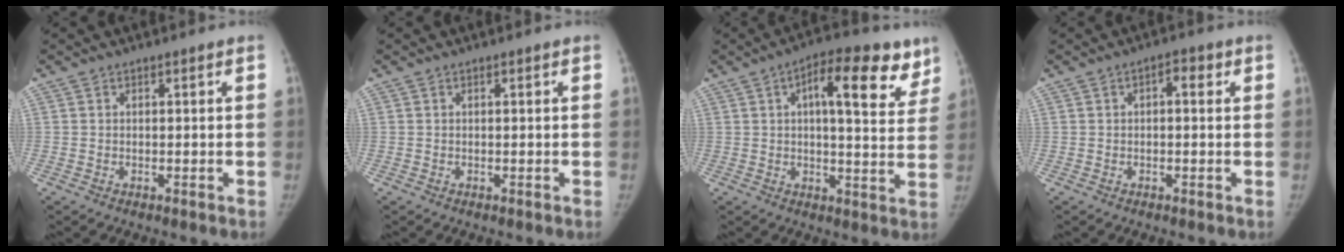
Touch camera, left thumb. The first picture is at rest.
{"total": 0.0}
{"total": 15.0, "force": [7.0, 5.9, 11.9], "torque": [-0.115, -0.012, 0.089]}
{"total": 2.6, "force": [0.6, 1.4, 2.1], "torque": [-0.017, 0.009, 0.002]}